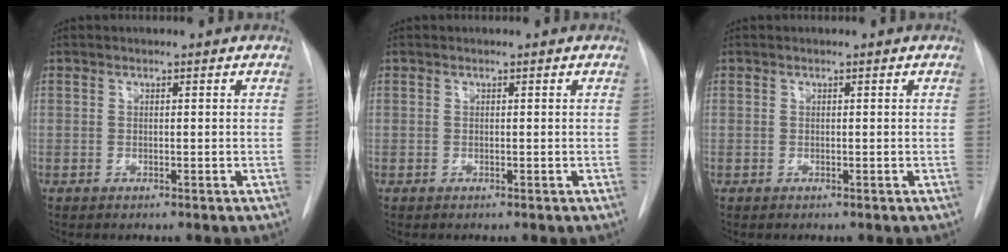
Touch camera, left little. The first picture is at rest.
{"total": 0.0}
{"total": 0.0}